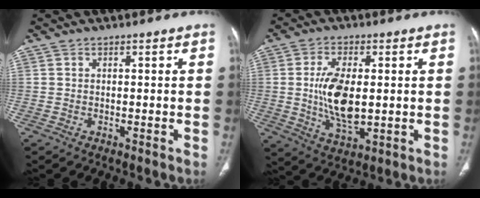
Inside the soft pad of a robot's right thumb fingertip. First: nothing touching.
{"total": 11.2, "force": [0.3, 5.5, 9.8], "torque": [-0.182, -0.013, 0.013]}